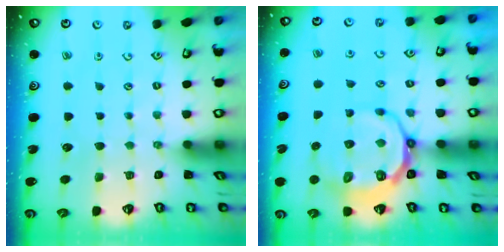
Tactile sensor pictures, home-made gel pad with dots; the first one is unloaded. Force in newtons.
{"total": 10.8, "press": 10.3, "slide": 3.0}